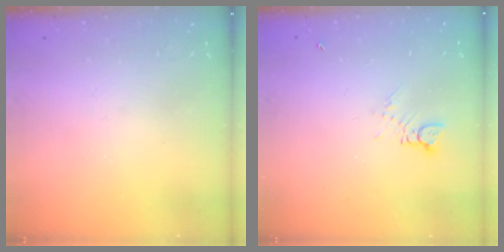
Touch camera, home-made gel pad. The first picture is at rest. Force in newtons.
{"total": 2.0, "press": 2.0, "slide": 0.1}